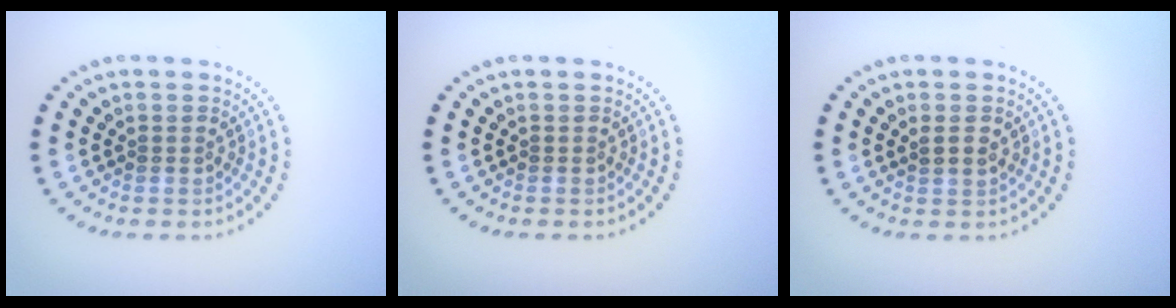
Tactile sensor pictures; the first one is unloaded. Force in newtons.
{"total": 0.0}
{"total": 0.9, "press": 0.8, "slide": 0.3}